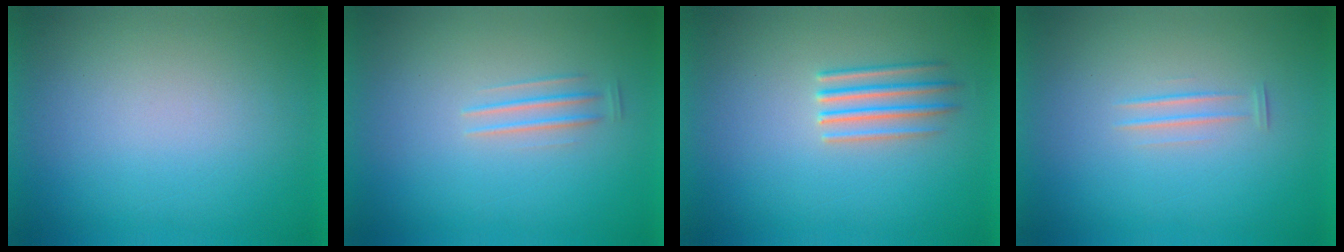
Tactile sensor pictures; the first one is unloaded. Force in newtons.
{"total": 1.6}
{"total": 2.7}
{"total": 1.7}